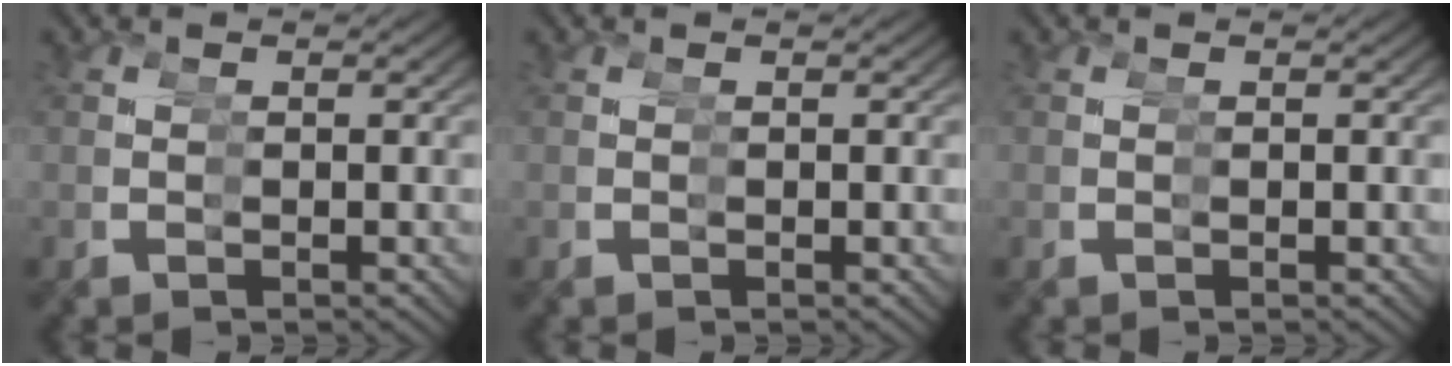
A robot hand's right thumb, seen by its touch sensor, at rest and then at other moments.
{"total": 0.0}
{"total": 0.0}